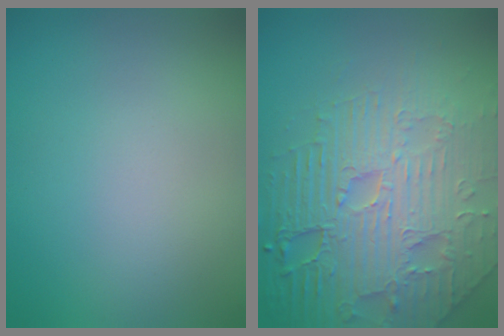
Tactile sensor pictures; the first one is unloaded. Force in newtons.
{"total": 8.3, "press": 6.2, "slide": 5.5}